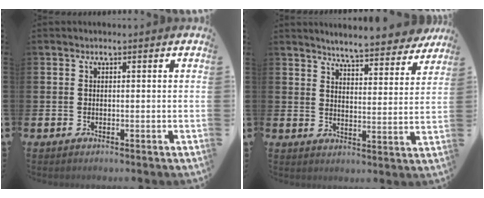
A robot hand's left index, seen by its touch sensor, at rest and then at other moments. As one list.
[{"total": 5.9, "force": [5.8, 0.4, 1.1], "torque": [-0.032, -0.040, 0.098]}]